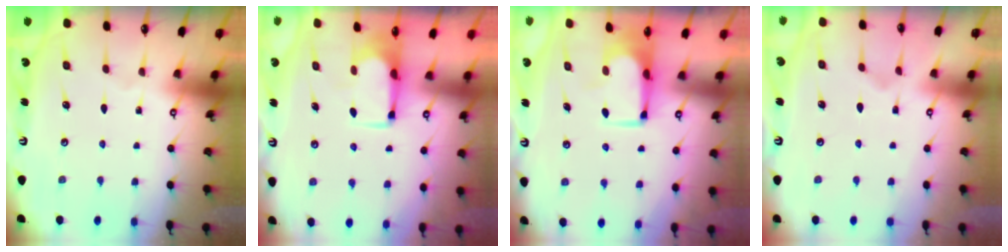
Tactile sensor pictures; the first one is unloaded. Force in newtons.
{"total": 1.8, "press": 1.7, "slide": 0.5}
{"total": 1.5, "press": 1.5, "slide": 0.1}
{"total": 1.3, "press": 0.7, "slide": 1.1}